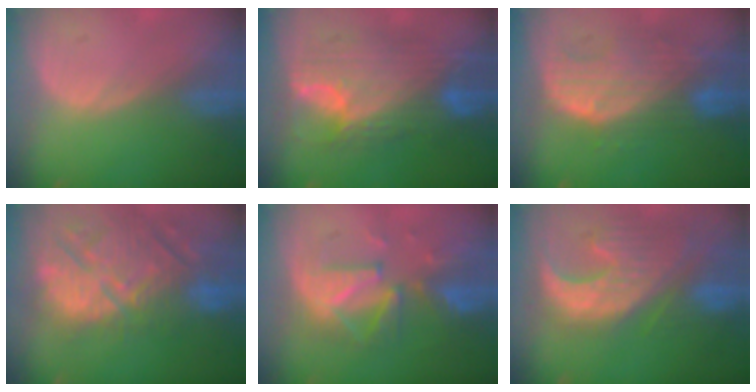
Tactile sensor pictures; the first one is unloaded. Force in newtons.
{"total": 11.4, "press": 11.4, "slide": 1.1}
{"total": 9.9, "press": 8.7, "slide": 4.8}
{"total": 14.6, "press": 12.8, "slide": 7.1}
{"total": 8.6, "press": 8.5, "slide": 1.2}
{"total": 12.8, "press": 11.1, "slide": 6.2}